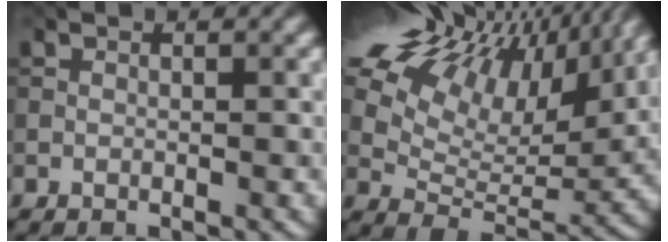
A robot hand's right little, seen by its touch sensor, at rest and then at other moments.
{"total": 18.3, "force": [11.7, 8.7, 11.1], "torque": [-0.219, 0.057, 0.177]}